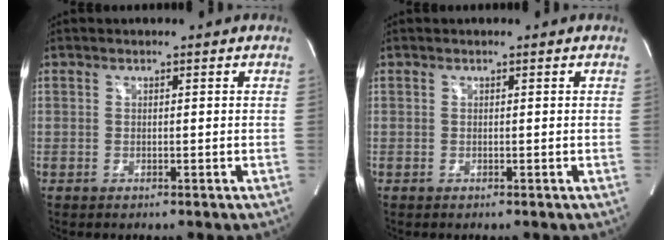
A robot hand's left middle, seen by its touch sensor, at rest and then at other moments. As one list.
[{"total": 0.0}]